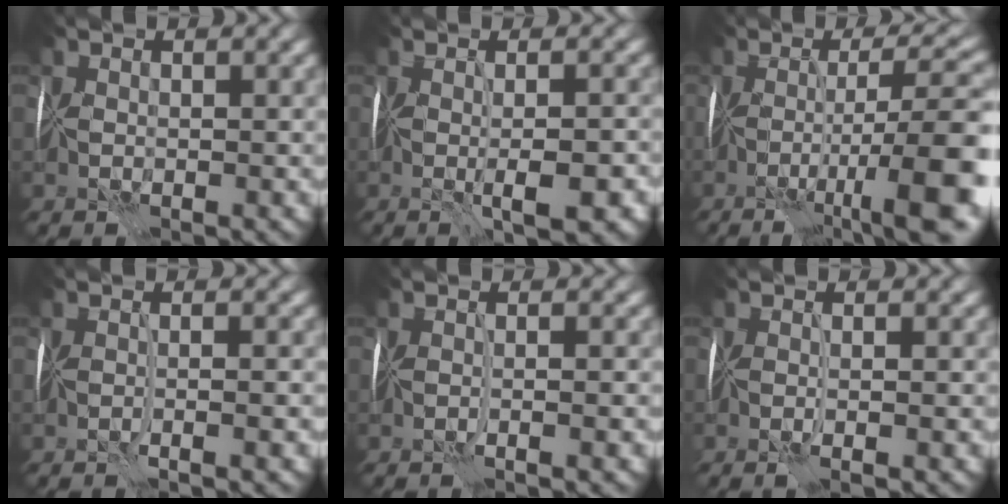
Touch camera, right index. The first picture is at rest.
{"total": 5.1, "force": [-0.9, 1.2, 4.8], "torque": [-0.064, -0.009, -0.008]}
{"total": 11.8, "force": [-3.1, 2.7, 11.1], "torque": [-0.152, -0.001, -0.044]}
{"total": 2.5, "force": [-0.6, 0.4, 2.3], "torque": [-0.028, -0.008, -0.010]}
{"total": 2.1, "force": [-0.4, 0.4, 2.0], "torque": [-0.023, -0.008, -0.006]}
{"total": 2.0, "force": [-0.4, 0.4, 1.9], "torque": [-0.026, -0.009, -0.004]}